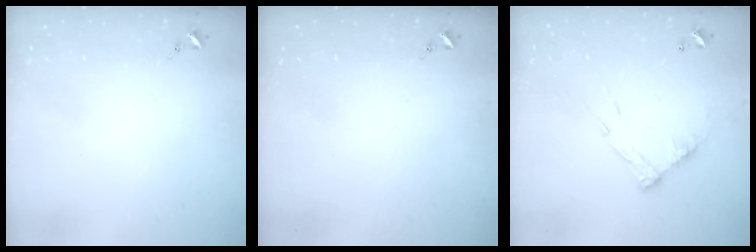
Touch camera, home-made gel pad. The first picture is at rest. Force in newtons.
{"total": 0.0}
{"total": 10.9, "press": 10.9, "slide": 0.8}